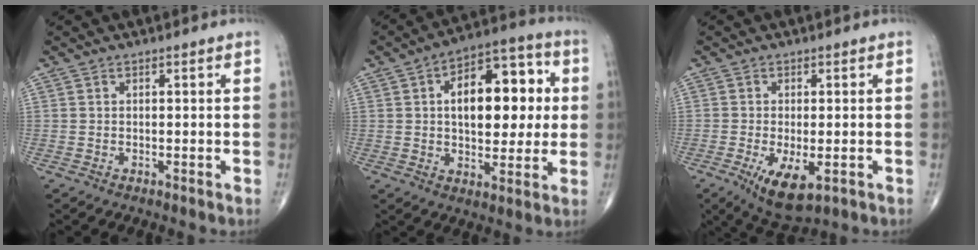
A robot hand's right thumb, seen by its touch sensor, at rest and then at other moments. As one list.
[{"total": 17.8, "force": [2.7, 9.7, 14.6], "torque": [-0.174, 0.019, 0.038]}, {"total": 7.9, "force": [-2.8, 3.2, 6.7], "torque": [-0.115, -0.019, -0.039]}]